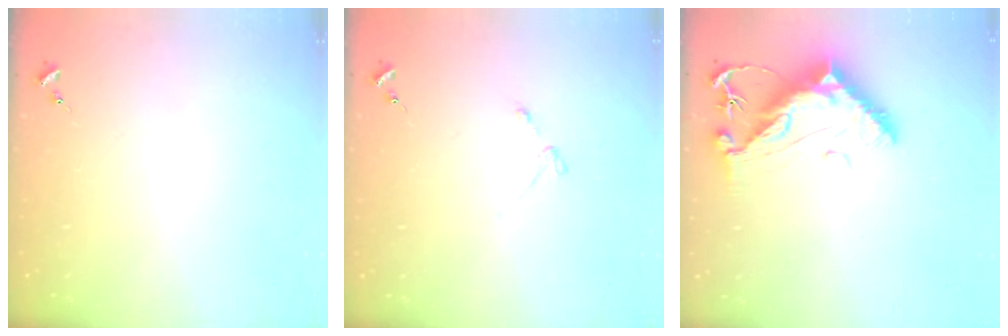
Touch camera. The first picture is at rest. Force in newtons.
{"total": 3.0, "press": 2.9, "slide": 0.5}
{"total": 13.0, "press": 12.9, "slide": 1.6}